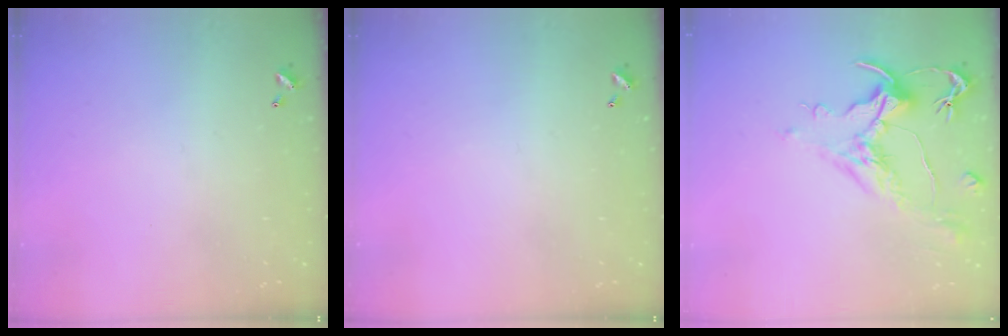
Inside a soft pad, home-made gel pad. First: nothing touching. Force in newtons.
{"total": 0.0}
{"total": 1.7, "press": 0.9, "slide": 1.5}